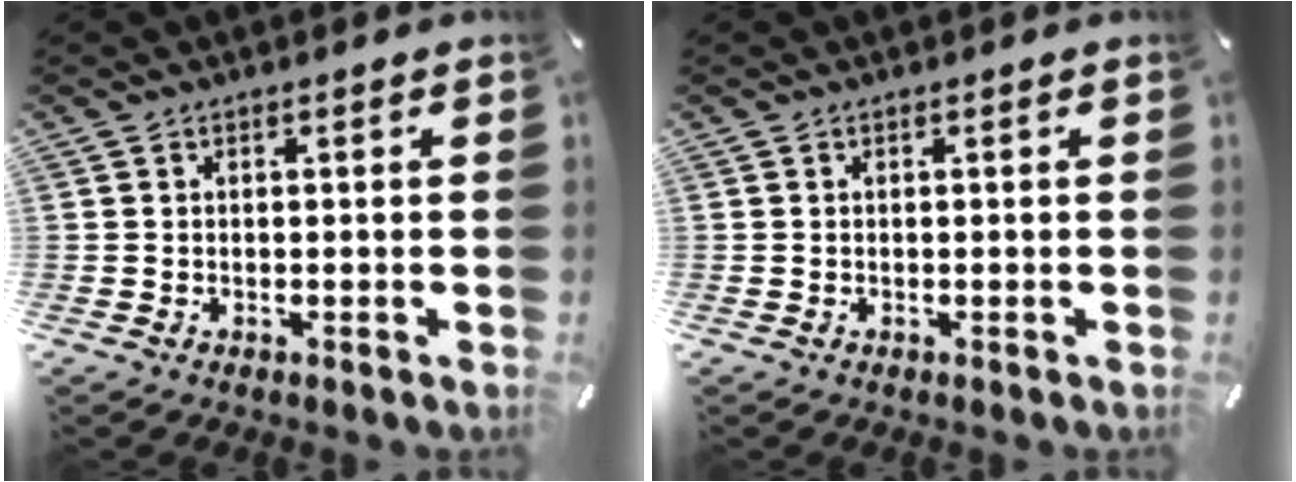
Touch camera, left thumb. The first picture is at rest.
{"total": 0.0}